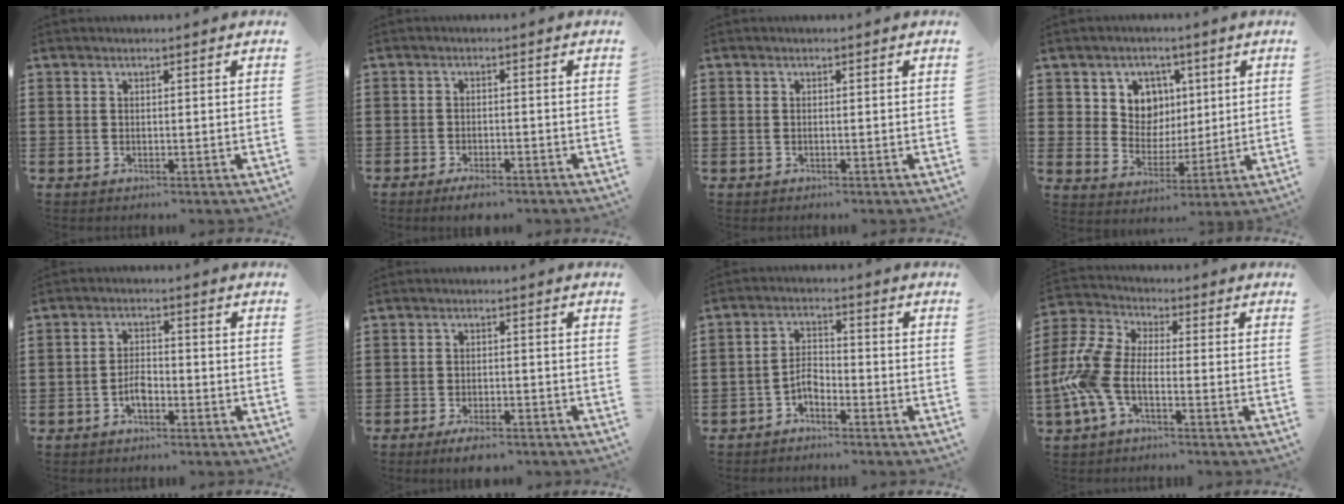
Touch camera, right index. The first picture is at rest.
{"total": 2.4, "force": [-2.3, 0.2, 0.8], "torque": [-0.016, 0.001, -0.045]}
{"total": 0.0}
{"total": 7.1, "force": [2.7, 6.3, 1.7], "torque": [-0.055, 0.002, 0.048]}
{"total": 3.0, "force": [-1.5, 1.5, 2.2], "torque": [-0.051, 0.000, -0.030]}
{"total": 3.0, "force": [-2.8, 0.3, 1.1], "torque": [-0.020, 0.002, -0.055]}
{"total": 3.1, "force": [-2.2, 1.4, 1.7], "torque": [-0.043, 0.004, -0.046]}
{"total": 8.6, "force": [-3.0, 4.3, 6.9], "torque": [-0.192, -0.013, -0.063]}